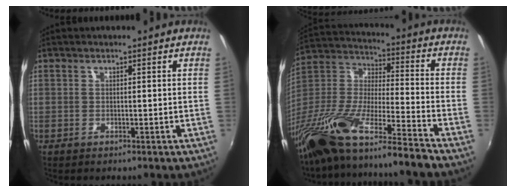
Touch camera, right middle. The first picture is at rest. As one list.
[{"total": 22.5, "force": [-16.8, 1.5, 14.8], "torque": [-0.262, -0.044, -0.311]}]